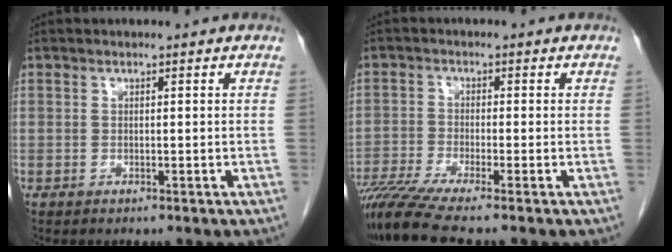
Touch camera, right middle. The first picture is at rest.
{"total": 7.8, "force": [-6.3, -1.0, 4.5], "torque": [-0.080, -0.025, -0.113]}